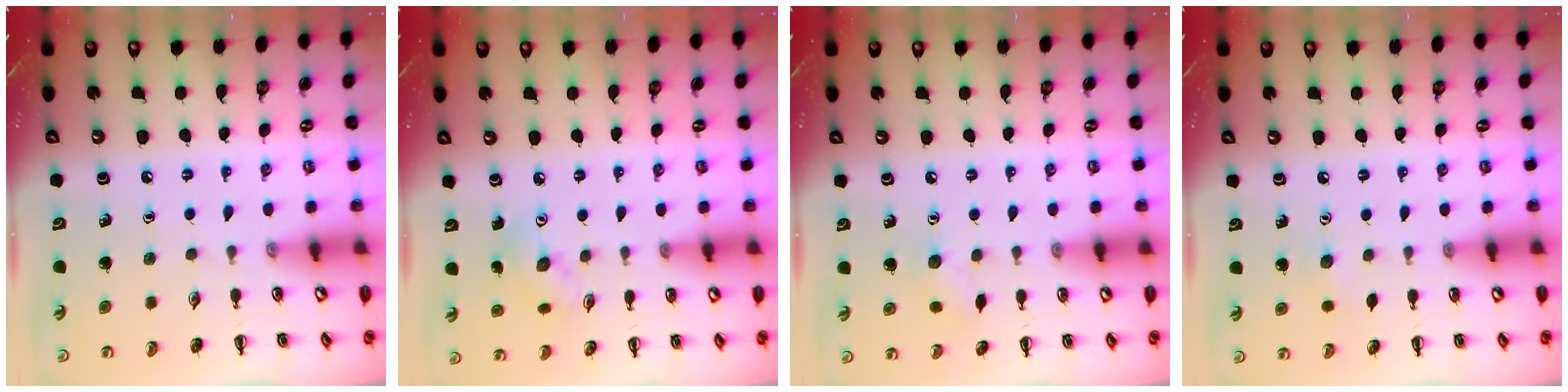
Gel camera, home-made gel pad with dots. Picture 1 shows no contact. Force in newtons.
{"total": 5.4, "press": 5.4, "slide": 0.3}
{"total": 6.5, "press": 6.4, "slide": 1.1}
{"total": 3.0, "press": 2.9, "slide": 0.6}